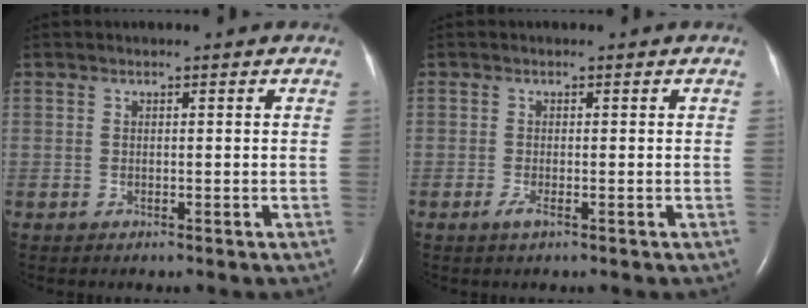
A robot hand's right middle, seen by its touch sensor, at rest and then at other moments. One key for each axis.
{"total": 1.7, "fx": -1.0, "fy": 0.0, "fz": 1.4, "tx": -0.035, "ty": -0.006, "tz": -0.022}